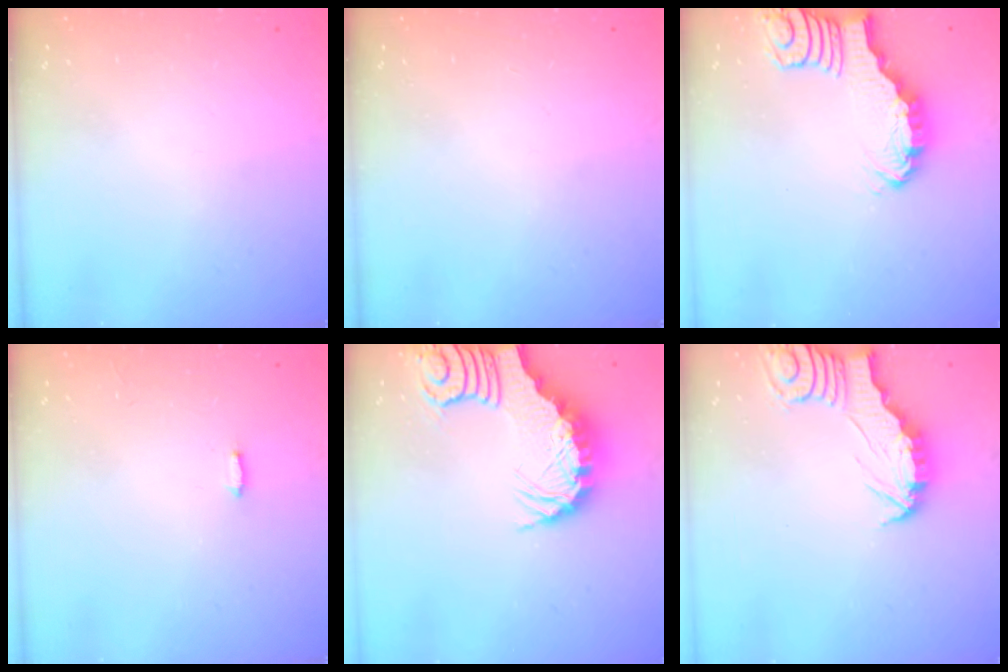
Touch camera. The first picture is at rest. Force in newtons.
{"total": 0.0}
{"total": 2.7, "press": 2.7, "slide": 0.4}
{"total": 4.7, "press": 4.7, "slide": 0.4}
{"total": 3.8, "press": 3.7, "slide": 0.7}
{"total": 2.7, "press": 2.7, "slide": 0.1}